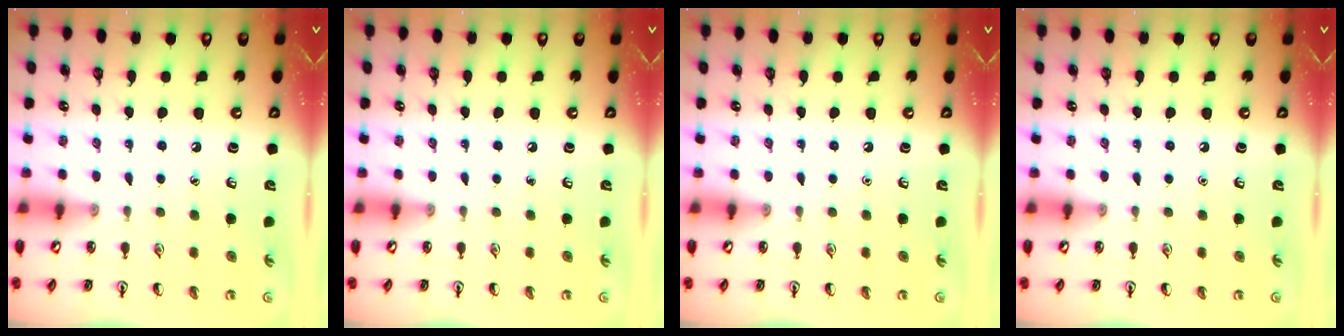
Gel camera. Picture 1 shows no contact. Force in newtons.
{"total": 0.0}
{"total": 0.0}
{"total": 0.0}